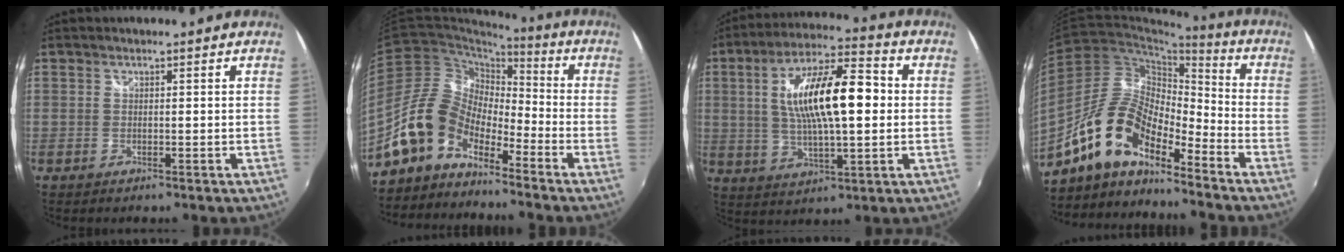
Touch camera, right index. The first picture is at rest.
{"total": 12.1, "force": [-9.1, 6.2, 5.0], "torque": [-0.093, 0.026, -0.187]}
{"total": 16.6, "force": [1.7, 5.2, 15.6], "torque": [-0.281, 0.017, 0.030]}
{"total": 14.3, "force": [-10.5, 5.2, 8.3], "torque": [-0.154, 0.008, -0.207]}